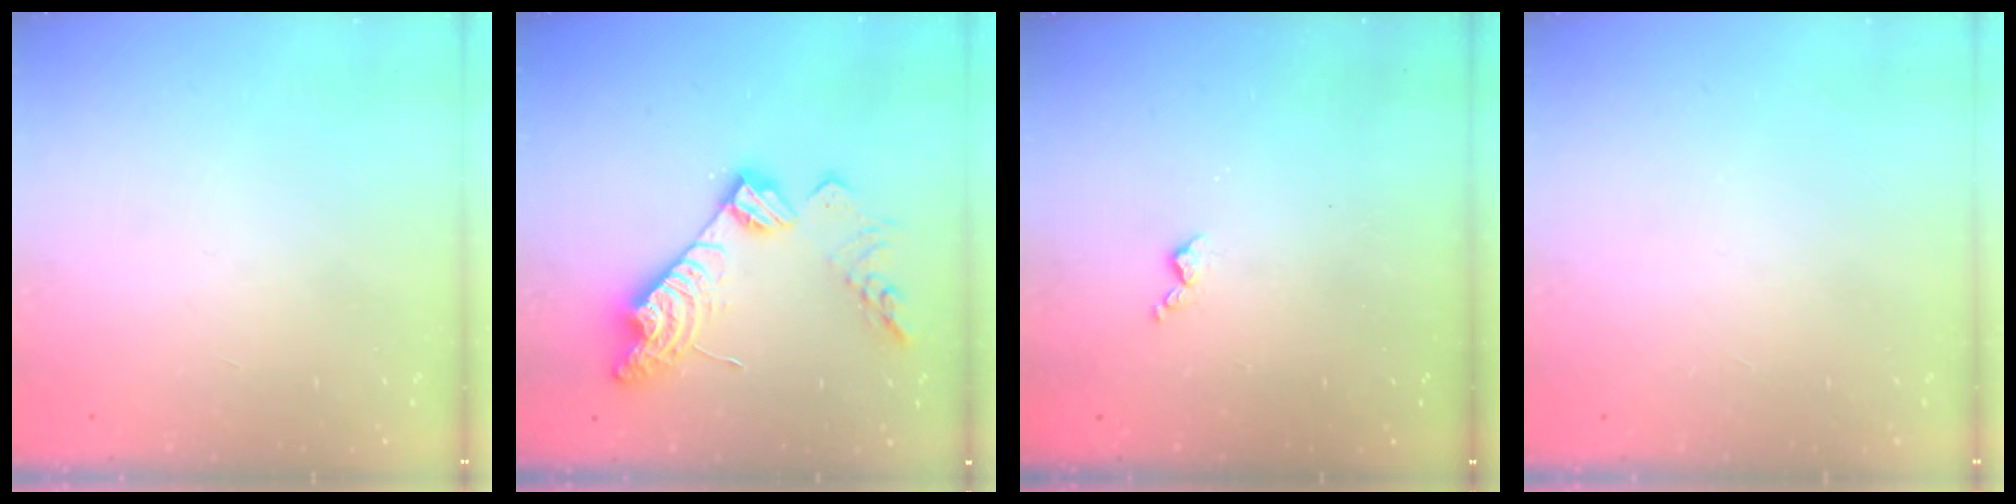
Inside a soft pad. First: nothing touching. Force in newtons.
{"total": 18.0, "press": 18.0, "slide": 1.1}
{"total": 3.3, "press": 3.2, "slide": 0.6}
{"total": 0.0}